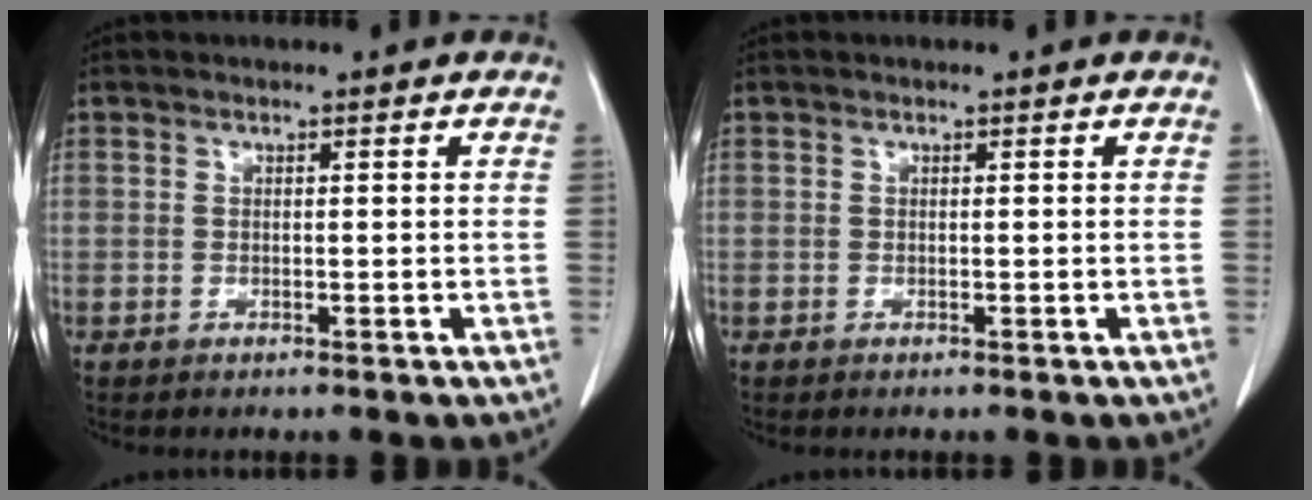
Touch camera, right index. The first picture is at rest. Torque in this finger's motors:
{"motor_torque": [0.00, 0.00, 0.00, 0.00]}